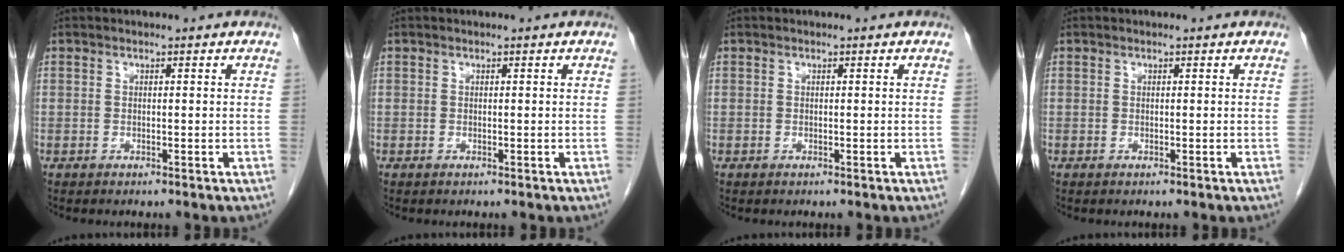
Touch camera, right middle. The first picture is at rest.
{"total": 0.0}
{"total": 0.0}
{"total": 0.0}